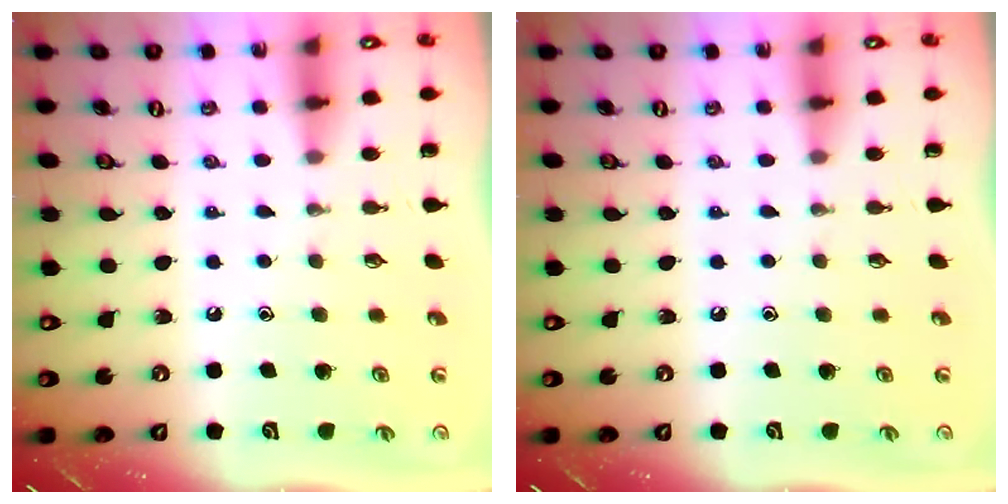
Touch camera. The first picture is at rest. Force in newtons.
{"total": 0.0}